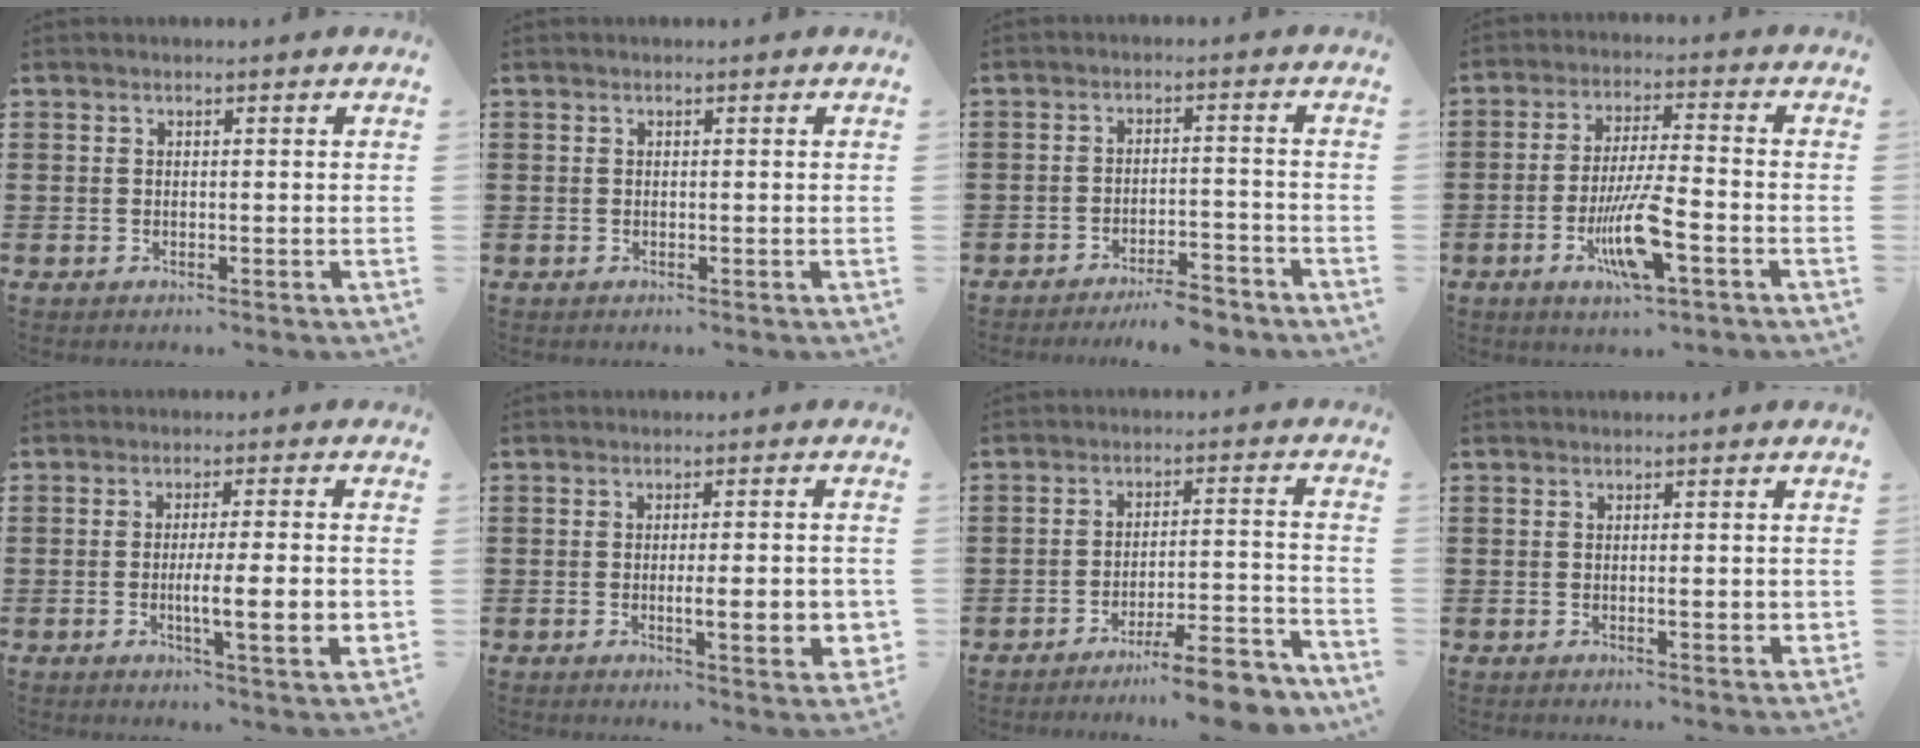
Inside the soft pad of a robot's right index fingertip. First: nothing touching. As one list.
[{"total": 0.0}, {"total": 4.7, "force": [-4.4, 0.0, 1.5], "torque": [-0.025, -0.002, -0.086]}, {"total": 9.5, "force": [-3.9, 1.7, 8.5], "torque": [-0.168, -0.009, -0.072]}, {"total": 8.3, "force": [-1.4, 1.3, 8.1], "torque": [-0.132, -0.009, -0.025]}, {"total": 6.7, "force": [-1.2, 1.3, 6.5], "torque": [-0.089, -0.010, -0.020]}, {"total": 8.5, "force": [-7.4, 0.6, 4.2], "torque": [-0.055, 0.013, -0.135]}, {"total": 2.3, "force": [-0.2, 0.5, 2.2], "torque": [-0.036, -0.002, -0.004]}]